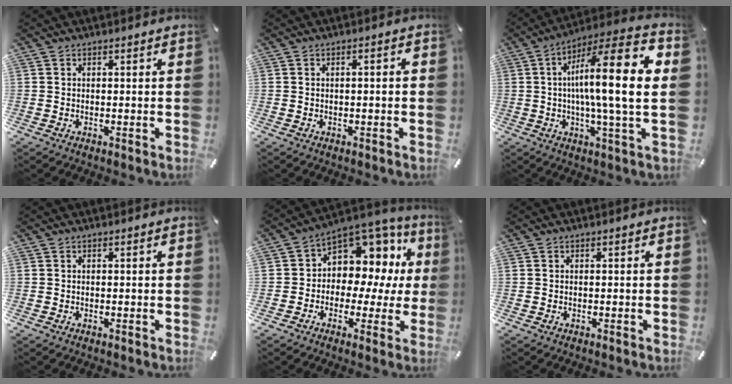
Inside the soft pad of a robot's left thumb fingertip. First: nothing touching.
{"total": 1.3, "force": [-0.4, 0.3, 1.2], "torque": [-0.021, 0.000, -0.006]}
{"total": 18.4, "force": [2.1, 2.2, 18.2], "torque": [-0.303, -0.006, 0.017]}
{"total": 0.0}
{"total": 9.3, "force": [2.9, 7.7, 4.4], "torque": [-0.067, -0.043, 0.058]}
{"total": 0.0}